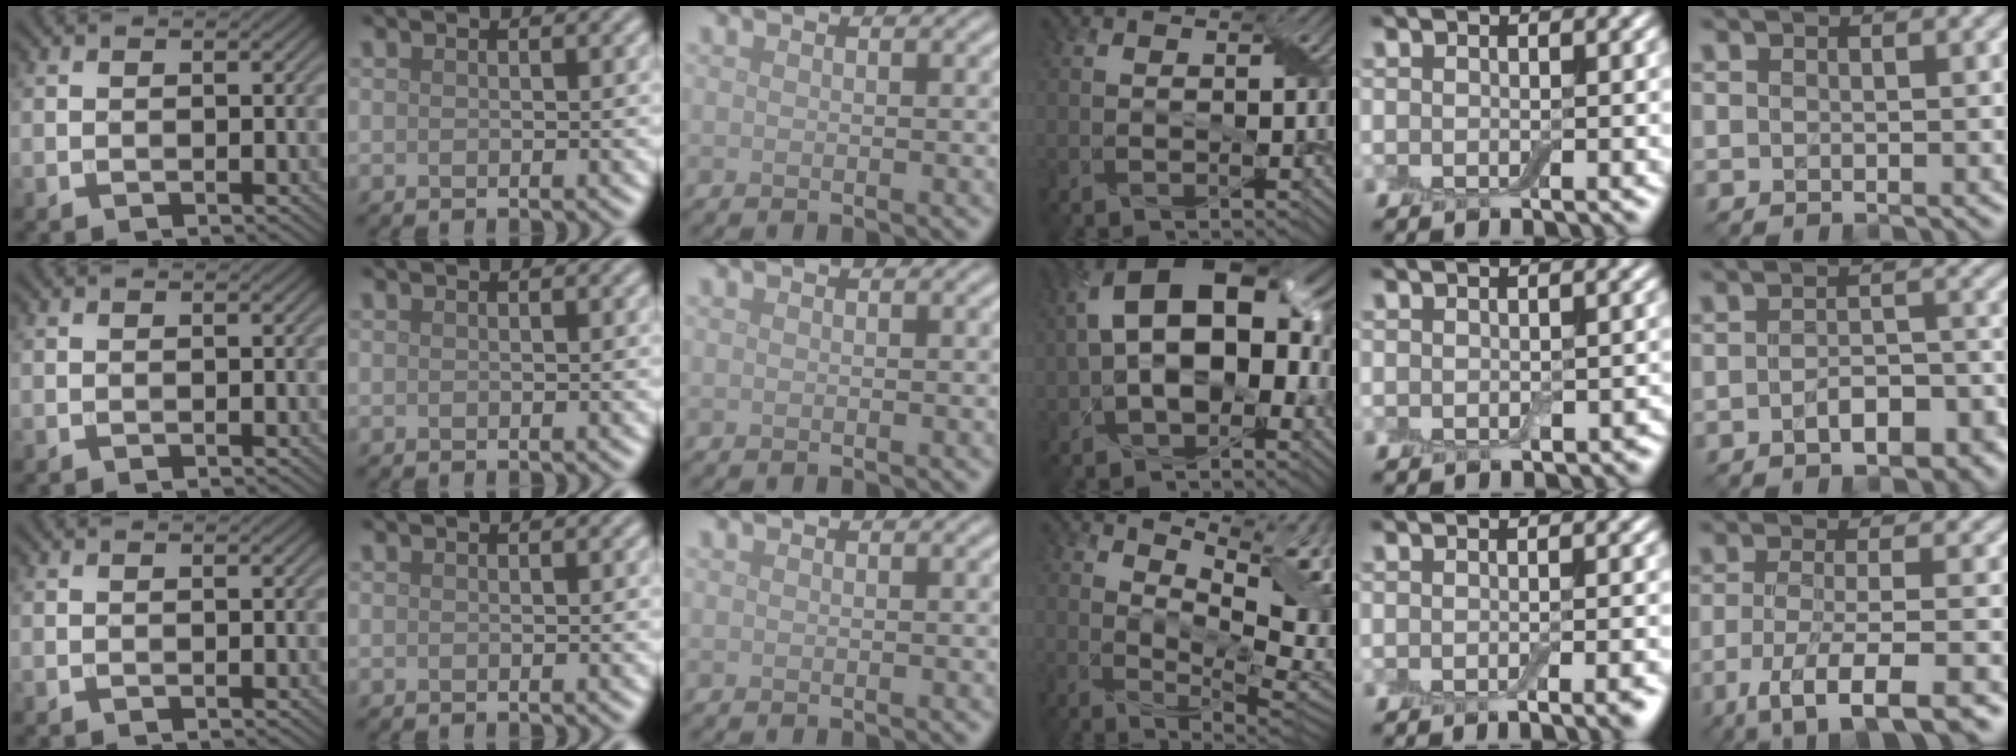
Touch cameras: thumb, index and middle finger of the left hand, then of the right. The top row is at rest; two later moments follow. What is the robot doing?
{"motion": "peel", "object": "aluminum foil"}